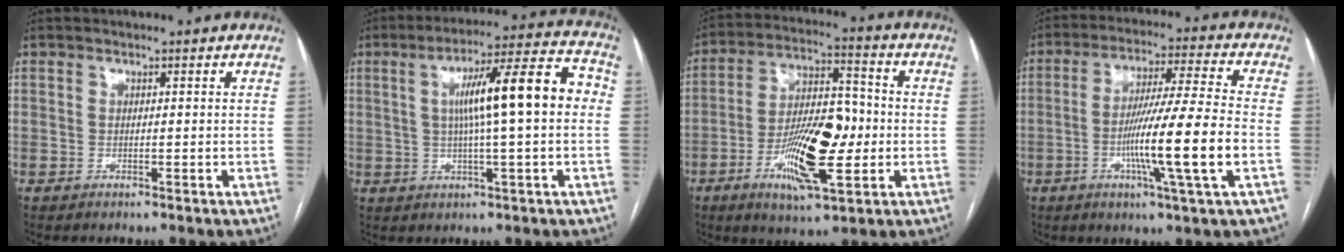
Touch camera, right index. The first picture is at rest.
{"total": 13.5, "force": [1.0, 0.8, 13.5], "torque": [-0.208, 0.029, 0.013]}
{"total": 14.7, "force": [-3.7, 4.4, 13.6], "torque": [-0.247, 0.007, -0.060]}
{"total": 14.3, "force": [-3.4, -1.2, 13.9], "torque": [-0.248, -0.009, -0.067]}